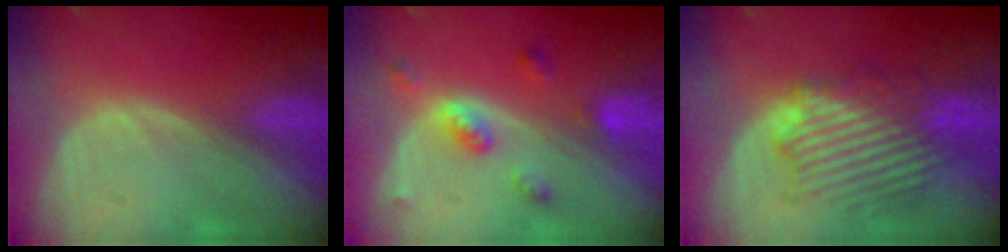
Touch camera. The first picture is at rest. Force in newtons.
{"total": 5.0, "press": 4.4, "slide": 2.5}
{"total": 8.8, "press": 8.7, "slide": 1.5}